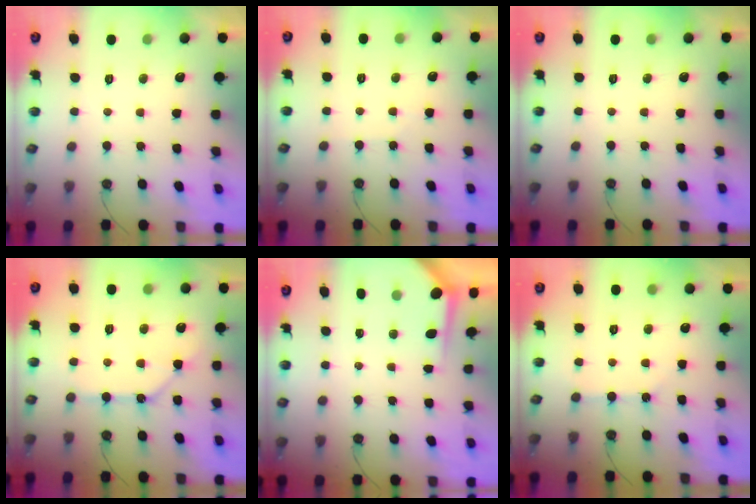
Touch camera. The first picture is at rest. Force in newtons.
{"total": 1.9, "press": 1.9, "slide": 0.4}
{"total": 0.0}
{"total": 10.1, "press": 10.0, "slide": 1.3}
{"total": 3.7, "press": 3.7, "slide": 0.4}
{"total": 2.0, "press": 2.0, "slide": 0.1}